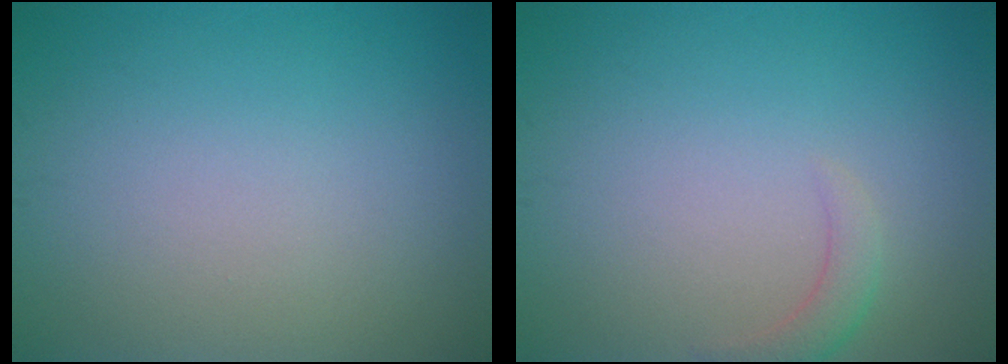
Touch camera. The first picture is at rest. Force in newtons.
{"total": 1.6, "press": 1.6, "slide": 0.3}